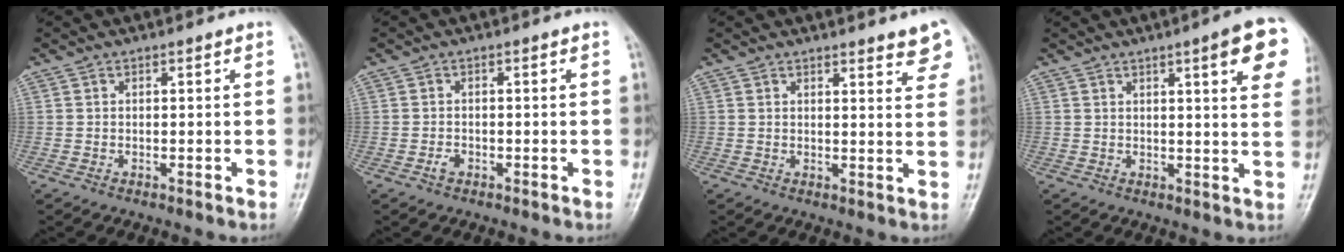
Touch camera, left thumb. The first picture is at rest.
{"total": 1.2, "force": [-0.9, 0.7, 0.5], "torque": [-0.015, 0.002, -0.019]}
{"total": 6.6, "force": [5.0, 1.6, 3.9], "torque": [-0.025, -0.024, 0.051]}
{"total": 7.9, "force": [3.7, 1.8, 6.8], "torque": [-0.062, -0.007, 0.038]}